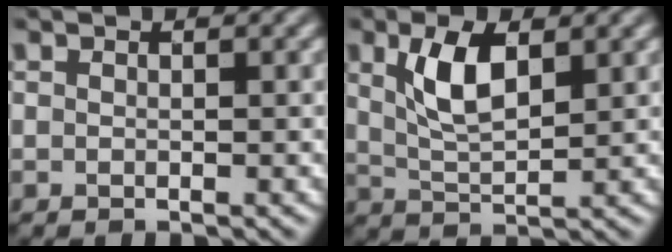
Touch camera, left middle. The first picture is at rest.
{"total": 4.6, "force": [1.5, 2.0, 3.9], "torque": [-0.091, 0.001, 0.031]}